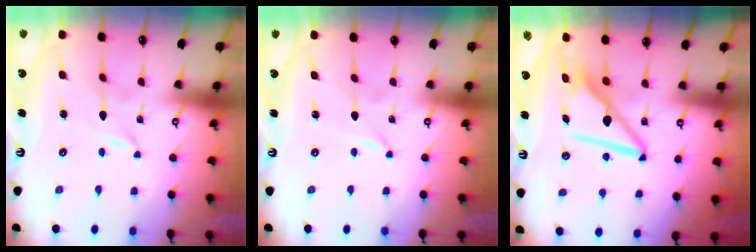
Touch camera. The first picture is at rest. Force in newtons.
{"total": 0.0}
{"total": 9.2, "press": 9.2, "slide": 0.8}